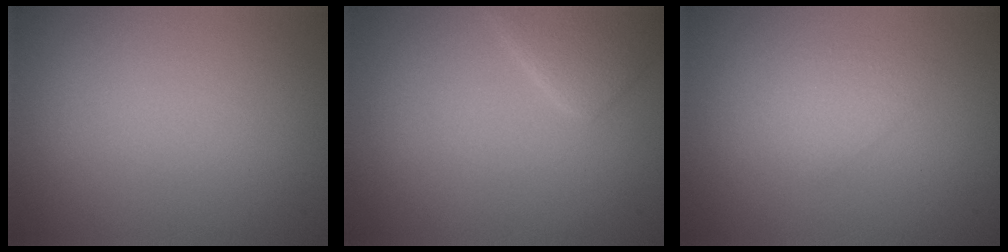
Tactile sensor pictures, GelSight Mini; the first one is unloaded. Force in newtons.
{"total": 2.2, "press": 2.2, "slide": 0.2}
{"total": 1.4, "press": 1.4, "slide": 0.2}